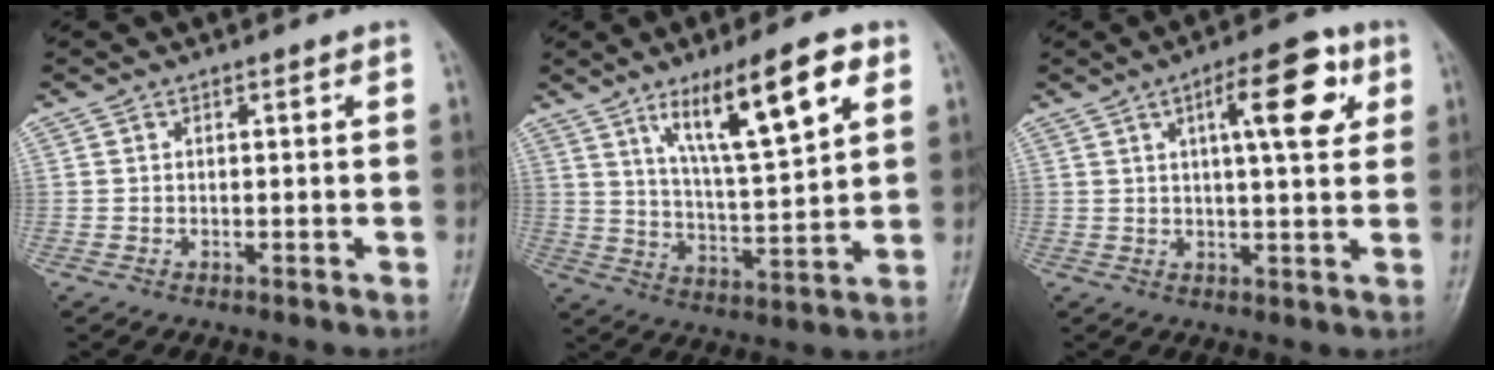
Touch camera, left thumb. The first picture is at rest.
{"total": 14.9, "force": [7.5, 3.4, 12.4], "torque": [-0.193, -0.030, 0.131]}
{"total": 10.4, "force": [3.8, 3.4, 9.1], "torque": [-0.111, -0.004, 0.050]}